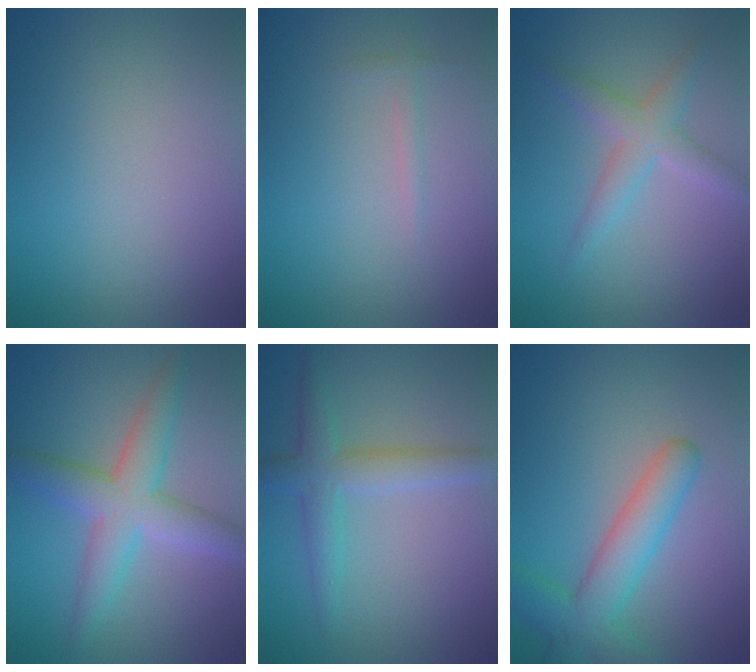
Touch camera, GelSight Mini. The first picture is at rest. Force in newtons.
{"total": 0.8, "press": 0.8, "slide": 0.0}
{"total": 3.0, "press": 3.0, "slide": 0.1}
{"total": 5.5, "press": 5.5, "slide": 0.1}
{"total": 3.5, "press": 3.5, "slide": 0.1}
{"total": 4.9, "press": 4.9, "slide": 0.3}